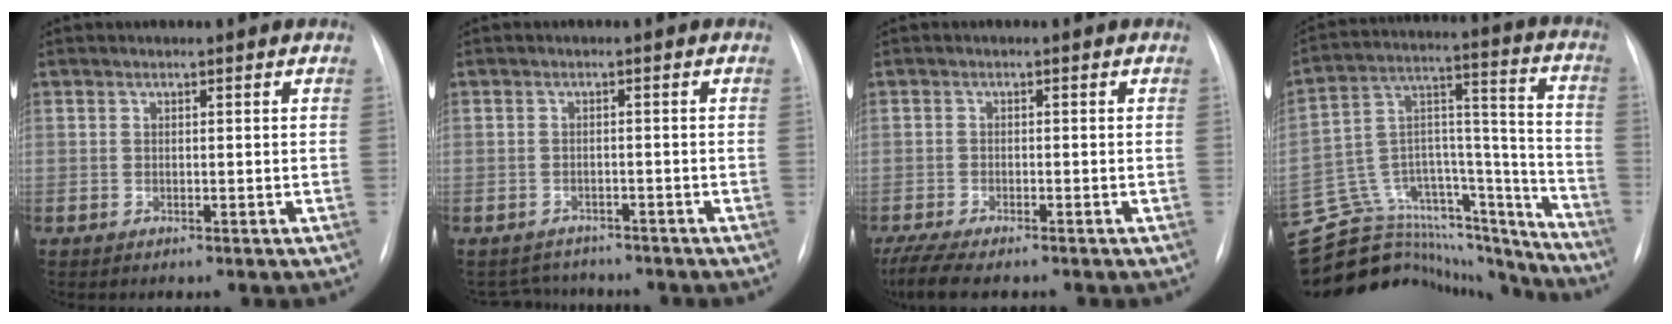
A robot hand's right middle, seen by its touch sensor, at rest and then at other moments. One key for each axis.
{"total": 5.3, "fx": -4.9, "fy": 2.0, "fz": 0.0, "tx": -0.001, "ty": 0.008, "tz": -0.065}
{"total": 6.7, "fx": -5.4, "fy": 1.3, "fz": 3.8, "tx": -0.075, "ty": -0.016, "tz": -0.088}
{"total": 27.9, "fx": -25.8, "fy": 7.9, "fz": 7.0, "tx": -0.125, "ty": 0.055, "tz": -0.385}